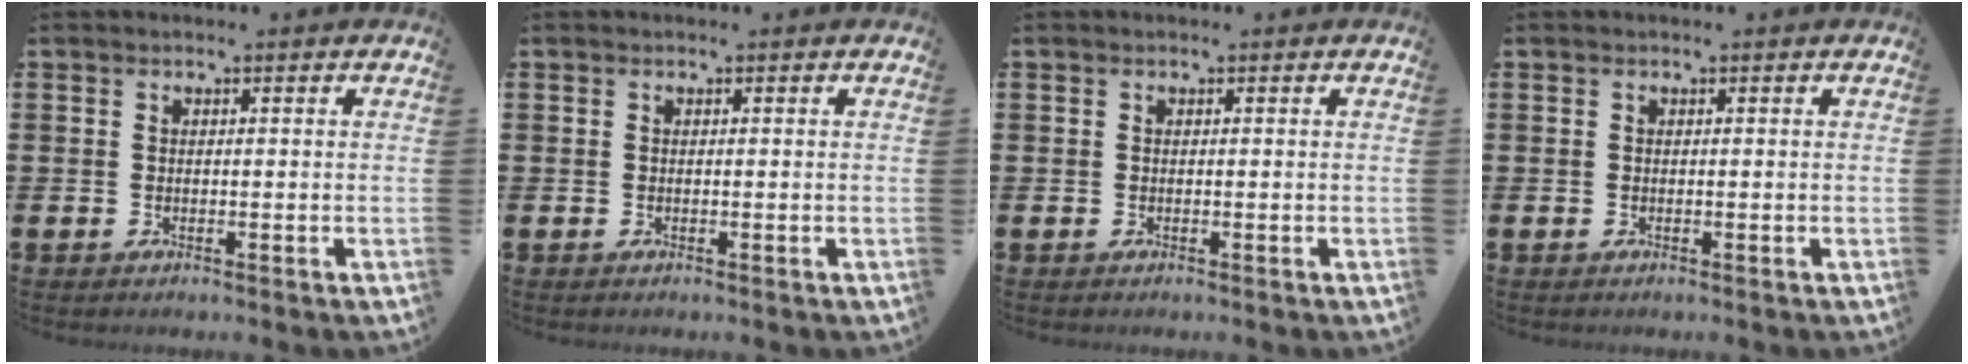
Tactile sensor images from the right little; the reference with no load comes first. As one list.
[{"total": 0.0}, {"total": 0.0}, {"total": 0.0}]